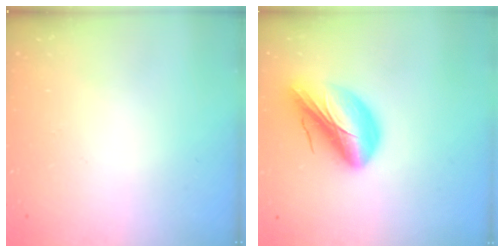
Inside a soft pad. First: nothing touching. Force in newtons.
{"total": 14.9, "press": 14.4, "slide": 4.0}